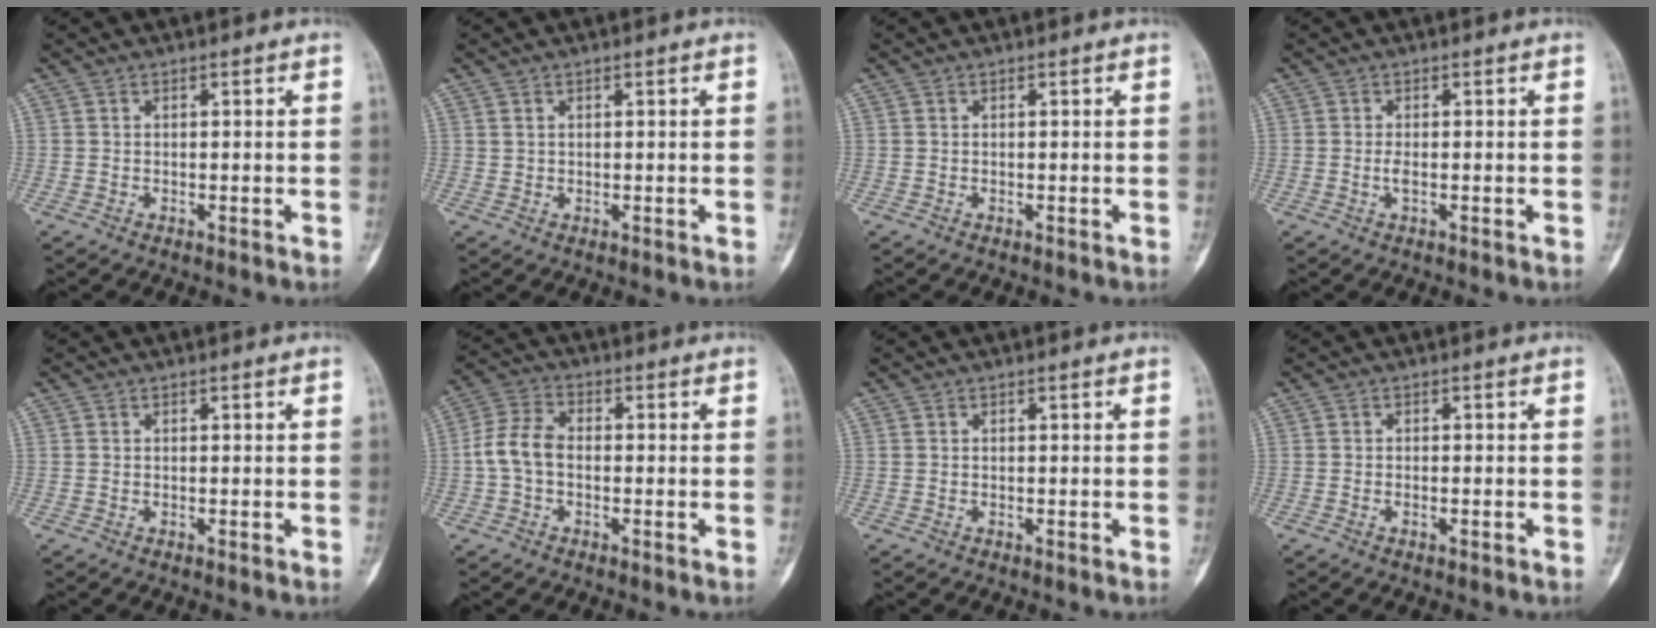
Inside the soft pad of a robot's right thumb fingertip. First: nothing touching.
{"total": 0.6, "force": [0.4, 0.4, 0.2], "torque": [0.003, -0.002, 0.006]}
{"total": 0.0}
{"total": 1.2, "force": [-0.2, 0.4, 1.1], "torque": [-0.025, -0.002, -0.003]}
{"total": 0.0}
{"total": 6.7, "force": [-0.9, 4.4, 4.9], "torque": [-0.099, 0.020, -0.026]}
{"total": 0.0}
{"total": 1.0, "force": [-0.4, 0.4, 0.8], "torque": [-0.017, 0.009, -0.005]}